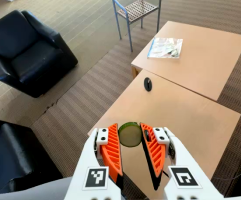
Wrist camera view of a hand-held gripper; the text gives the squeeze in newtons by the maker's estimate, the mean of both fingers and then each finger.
{"total": 8.5, "left": 8.0, "right": 9.0}